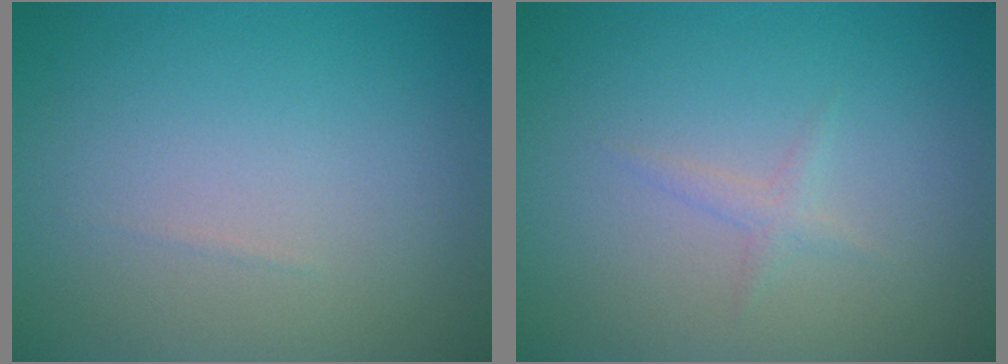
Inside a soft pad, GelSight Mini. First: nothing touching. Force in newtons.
{"total": 0.5, "press": 0.5, "slide": 0.0}